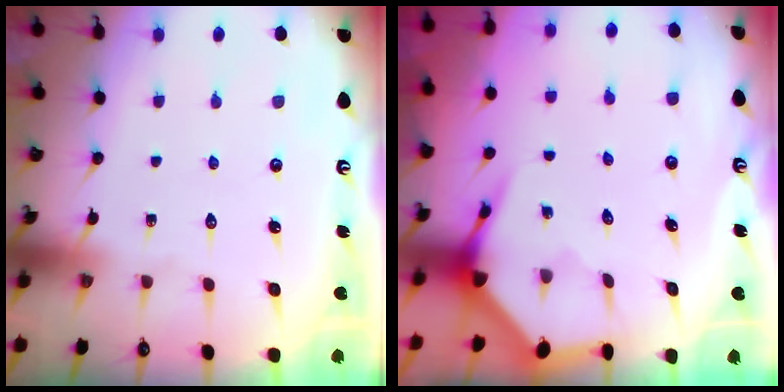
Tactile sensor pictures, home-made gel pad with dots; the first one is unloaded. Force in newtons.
{"total": 3.9, "press": 3.9, "slide": 0.5}